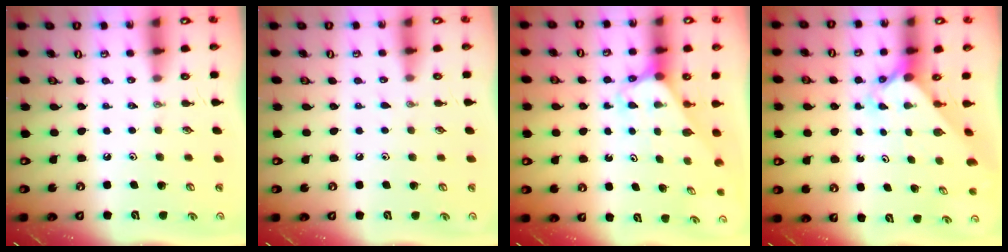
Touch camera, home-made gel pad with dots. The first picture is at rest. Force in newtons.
{"total": 3.7, "press": 3.7, "slide": 0.5}
{"total": 2.6, "press": 2.6, "slide": 0.2}
{"total": 2.6, "press": 2.6, "slide": 0.2}